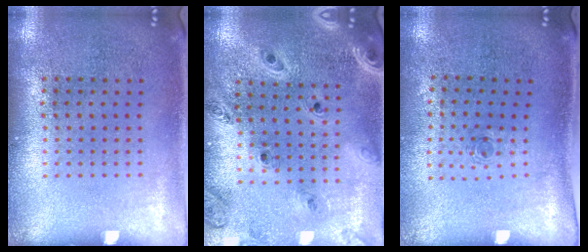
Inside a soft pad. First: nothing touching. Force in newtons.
{"total": 1.4, "press": 1.3, "slide": 0.2}
{"total": 0.5, "press": 0.3, "slide": 0.5}